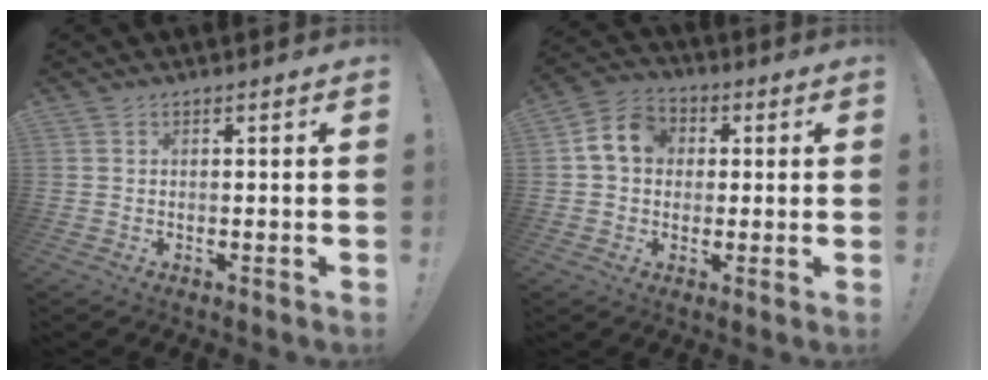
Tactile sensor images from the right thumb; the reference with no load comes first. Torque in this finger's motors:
{"motor_torque": [0.70, 0.58, 0.68, -0.08, 0.00]}